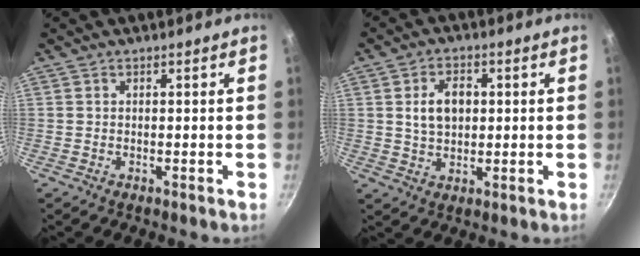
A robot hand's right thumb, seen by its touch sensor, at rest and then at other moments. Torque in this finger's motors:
{"motor_torque": [0.28, 1.72, 0.60, 0.40, 0.04]}